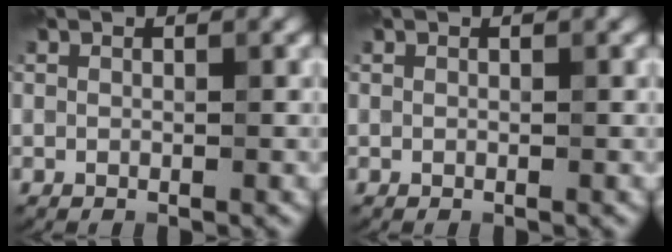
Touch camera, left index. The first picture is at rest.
{"total": 0.0}